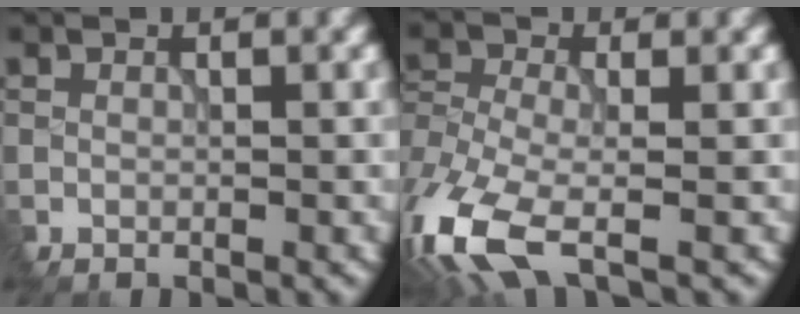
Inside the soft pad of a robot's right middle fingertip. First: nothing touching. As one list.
[{"total": 8.9, "force": [-5.2, 3.5, 6.3], "torque": [-0.153, -0.019, -0.113]}]